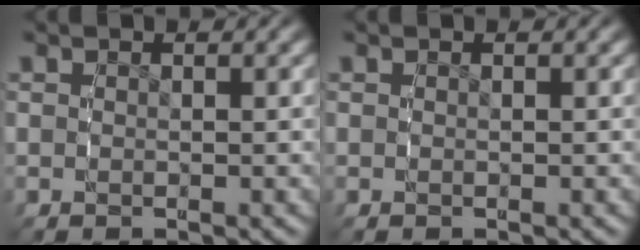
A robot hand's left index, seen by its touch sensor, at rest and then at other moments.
{"total": 0.0}